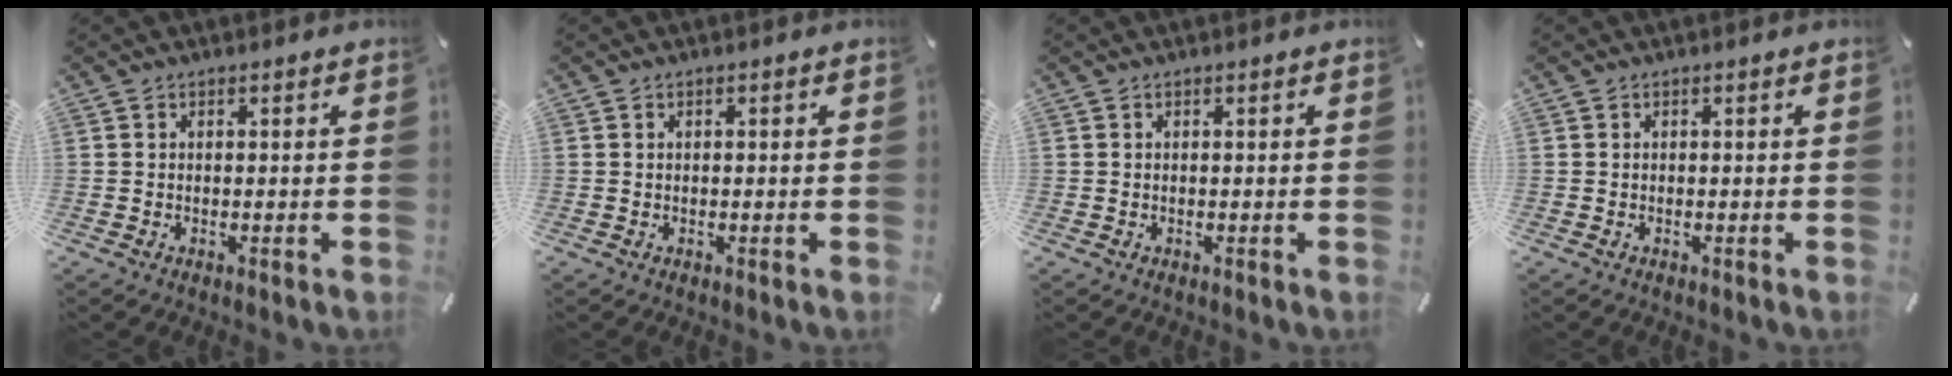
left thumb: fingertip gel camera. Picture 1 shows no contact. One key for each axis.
{"total": 0.0}
{"total": 0.0}
{"total": 0.0}